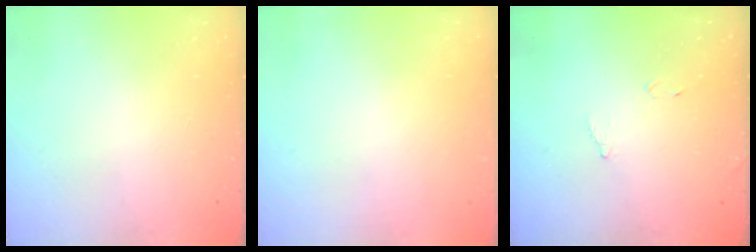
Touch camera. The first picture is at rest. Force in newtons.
{"total": 3.2, "press": 3.2, "slide": 0.1}
{"total": 7.7, "press": 7.7, "slide": 0.3}